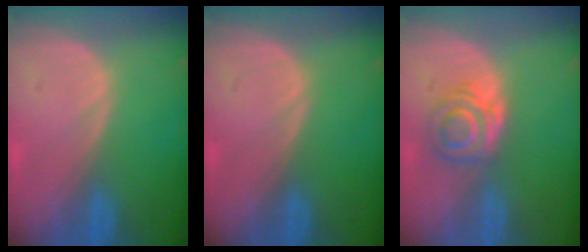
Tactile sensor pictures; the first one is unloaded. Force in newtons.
{"total": 0.0}
{"total": 5.2, "press": 4.8, "slide": 1.9}